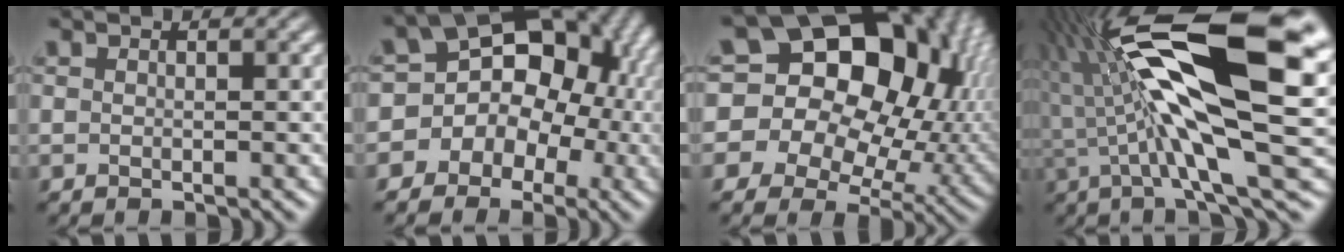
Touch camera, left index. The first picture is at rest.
{"total": 11.6, "force": [-0.9, 10.1, 5.7], "torque": [-0.053, 0.051, -0.054]}
{"total": 19.4, "force": [4.3, 15.2, 11.3], "torque": [-0.173, 0.041, 0.062]}
{"total": 15.9, "force": [1.5, 4.4, 15.2], "torque": [-0.273, 0.012, 0.027]}